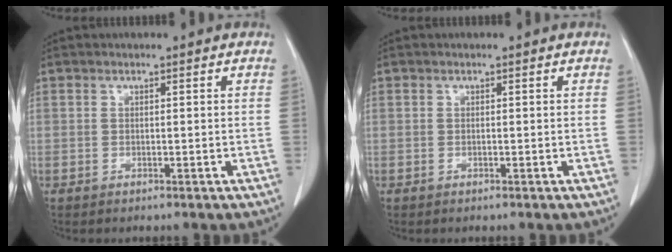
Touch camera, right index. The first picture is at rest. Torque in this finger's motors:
{"motor_torque": [0.18, -0.02, 0.10, 0.01]}